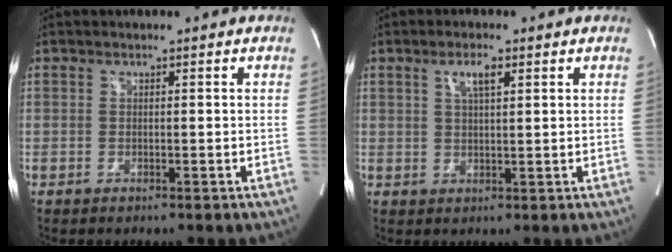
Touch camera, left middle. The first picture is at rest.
{"total": 3.3, "force": [1.6, 0.6, 2.8], "torque": [-0.052, 0.003, 0.029]}